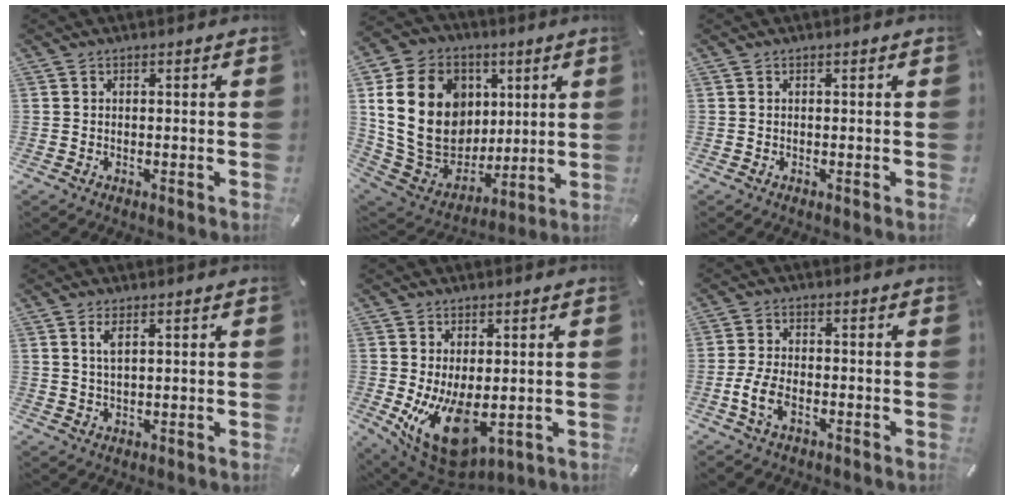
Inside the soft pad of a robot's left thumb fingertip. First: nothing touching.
{"total": 24.2, "force": [5.2, 19.2, 13.7], "torque": [-0.255, -0.023, 0.116]}
{"total": 0.0}
{"total": 3.1, "force": [1.5, 1.3, 2.3], "torque": [-0.050, 0.003, 0.027]}
{"total": 13.7, "force": [-2.4, 7.5, 11.3], "torque": [-0.190, -0.005, -0.030]}
{"total": 7.0, "force": [-2.7, 4.3, 4.7], "torque": [-0.106, 0.007, -0.052]}